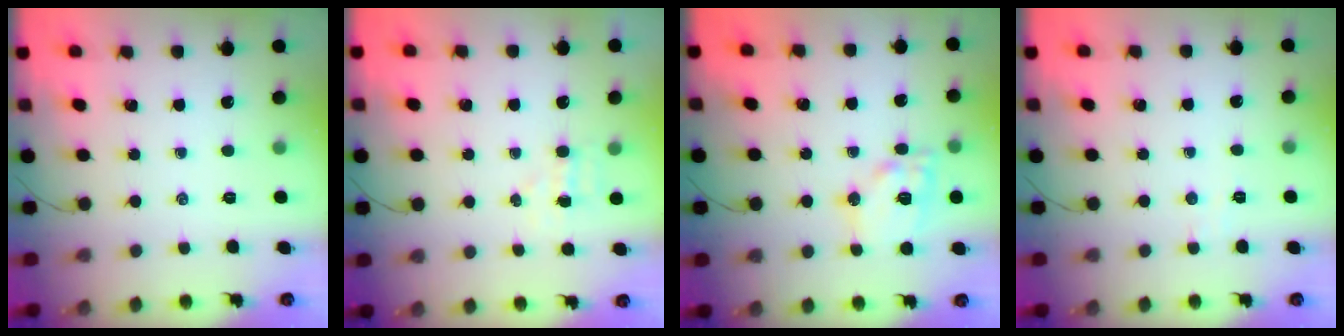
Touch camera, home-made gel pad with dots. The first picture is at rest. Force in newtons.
{"total": 3.5, "press": 3.3, "slide": 1.1}
{"total": 13.6, "press": 13.4, "slide": 2.3}
{"total": 2.6, "press": 2.5, "slide": 0.7}